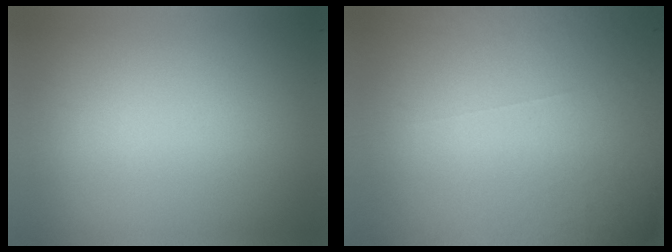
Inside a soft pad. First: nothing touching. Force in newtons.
{"total": 5.6}